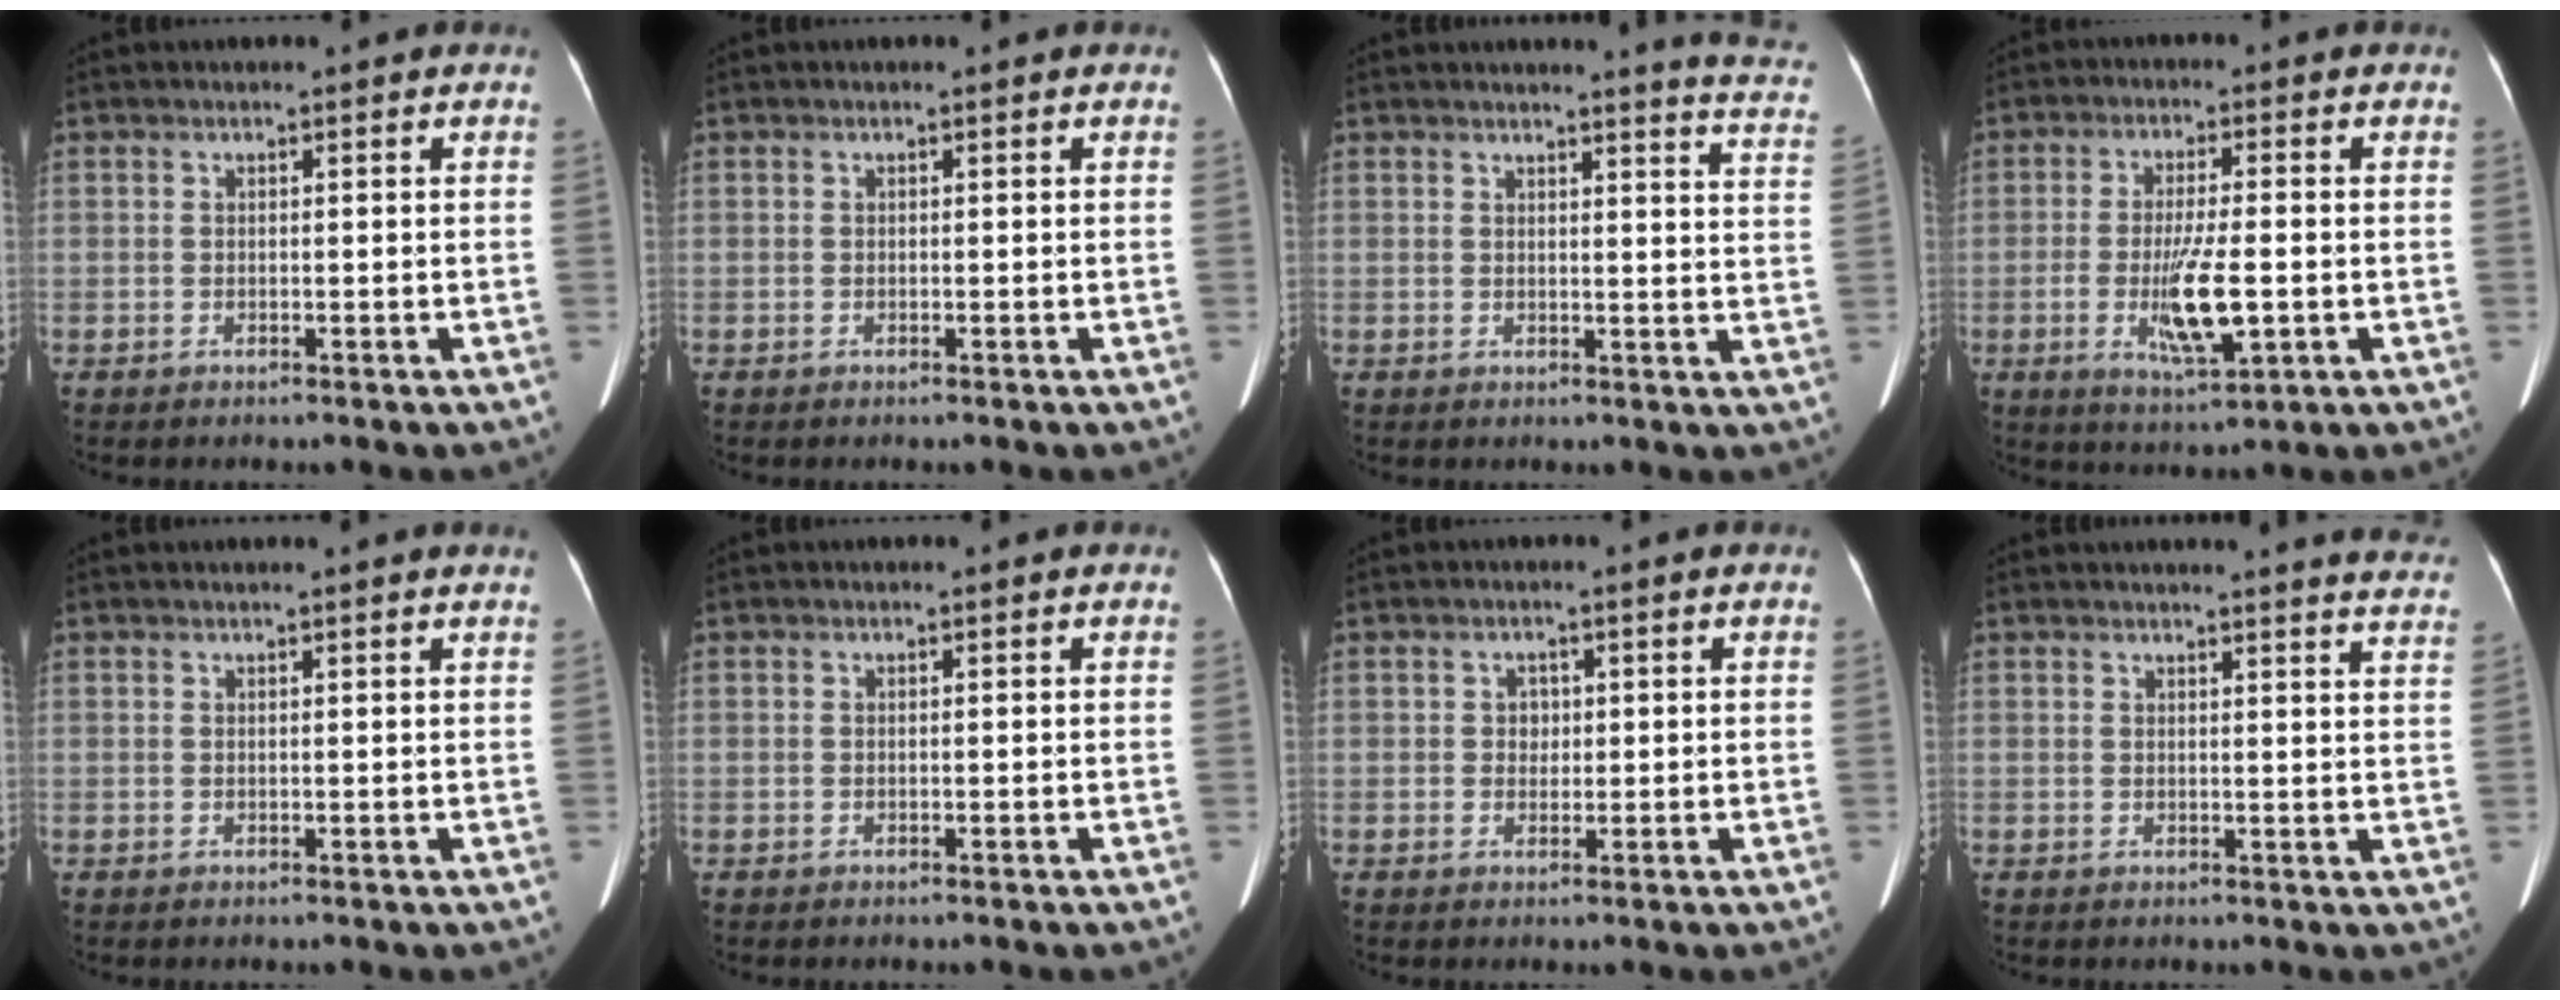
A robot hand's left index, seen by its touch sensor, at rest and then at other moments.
{"total": 0.0}
{"total": 9.2, "force": [8.9, -0.5, 2.4], "torque": [-0.013, -0.073, 0.065]}
{"total": 8.7, "force": [-1.9, 1.6, 8.3], "torque": [-0.158, -0.019, -0.031]}
{"total": 2.0, "force": [1.8, -0.5, 0.8], "torque": [-0.017, 0.006, 0.023]}
{"total": 0.0}
{"total": 1.6, "force": [0.3, 1.4, 0.8], "torque": [-0.013, 0.005, 0.005]}
{"total": 13.2, "force": [12.8, 0.3, 3.2], "torque": [-0.022, -0.066, 0.112]}